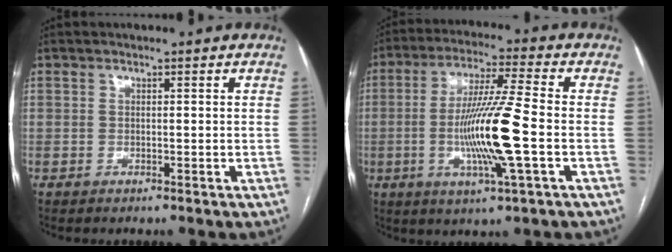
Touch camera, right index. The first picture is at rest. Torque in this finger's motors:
{"motor_torque": [1.22, 0.26, 0.60, 0.21]}